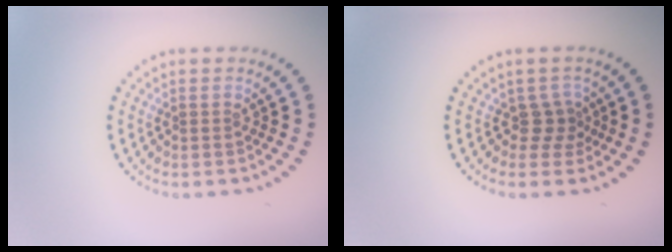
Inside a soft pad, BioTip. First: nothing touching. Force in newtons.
{"total": 1.9, "press": 1.2, "slide": 1.5}